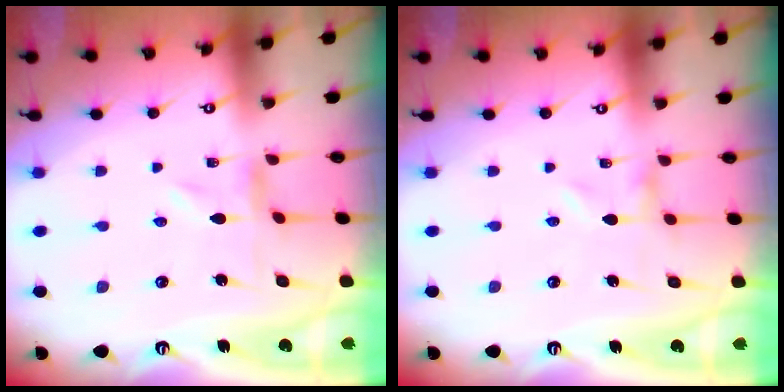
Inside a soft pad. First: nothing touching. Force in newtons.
{"total": 0.0}